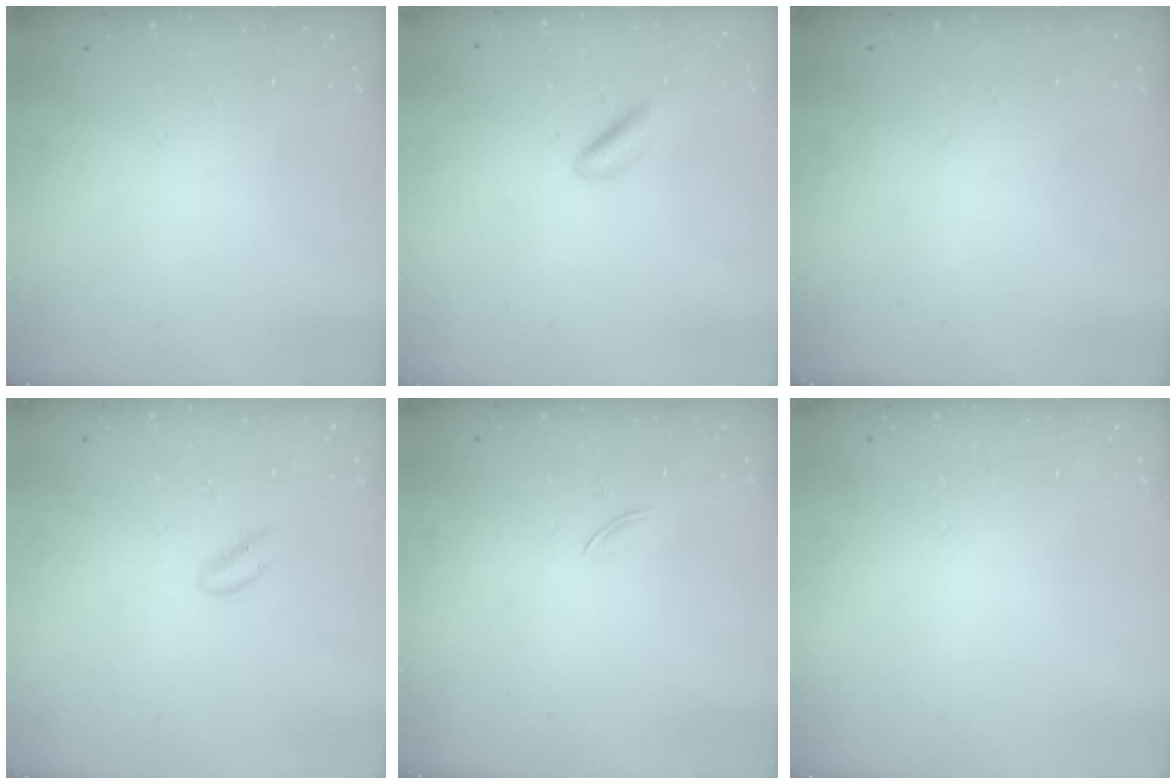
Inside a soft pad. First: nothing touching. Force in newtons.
{"total": 2.5, "press": 2.3, "slide": 1.0}
{"total": 0.0}
{"total": 1.4, "press": 1.2, "slide": 0.6}
{"total": 1.7, "press": 1.7, "slide": 0.5}
{"total": 2.0, "press": 2.0, "slide": 0.1}